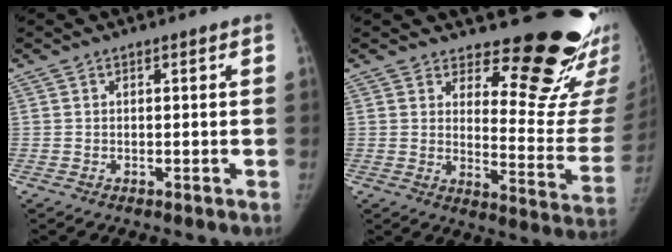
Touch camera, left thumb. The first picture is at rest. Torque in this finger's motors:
{"motor_torque": [0.15, 0.11, 0.92, -0.74, 0.02]}